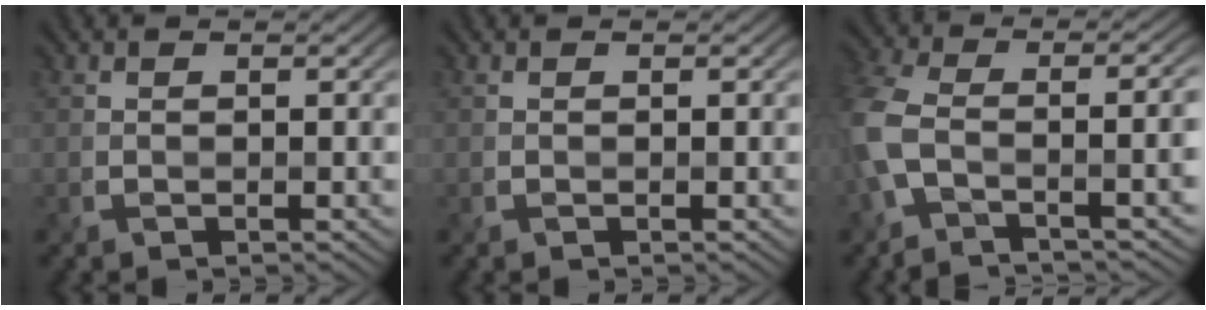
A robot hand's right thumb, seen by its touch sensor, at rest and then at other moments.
{"total": 0.0}
{"total": 10.2, "force": [-2.9, 4.1, 8.9], "torque": [-0.200, -0.012, -0.061]}